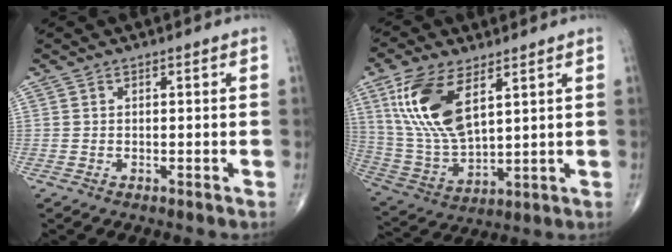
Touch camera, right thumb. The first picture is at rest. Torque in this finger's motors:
{"motor_torque": [-1.06, 1.72, 1.46, 0.64, 0.24]}